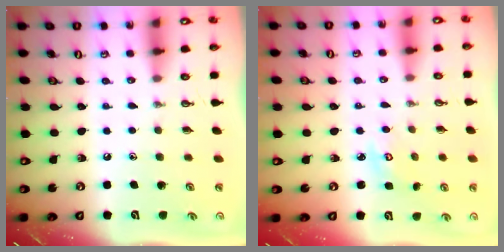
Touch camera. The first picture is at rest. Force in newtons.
{"total": 2.9, "press": 2.9, "slide": 0.1}